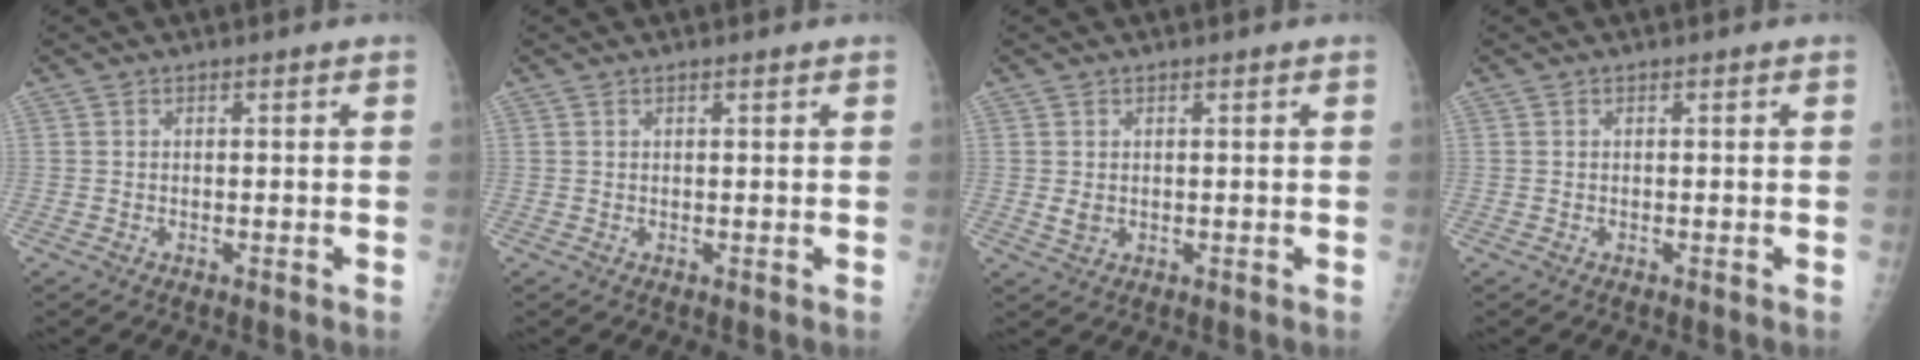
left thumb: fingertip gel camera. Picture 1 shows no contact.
{"total": 0.6, "force": [0.5, 0.2, 0.3], "torque": [-0.007, -0.002, 0.008]}
{"total": 1.8, "force": [0.5, 1.4, 1.0], "torque": [-0.014, -0.006, 0.016]}
{"total": 0.0}